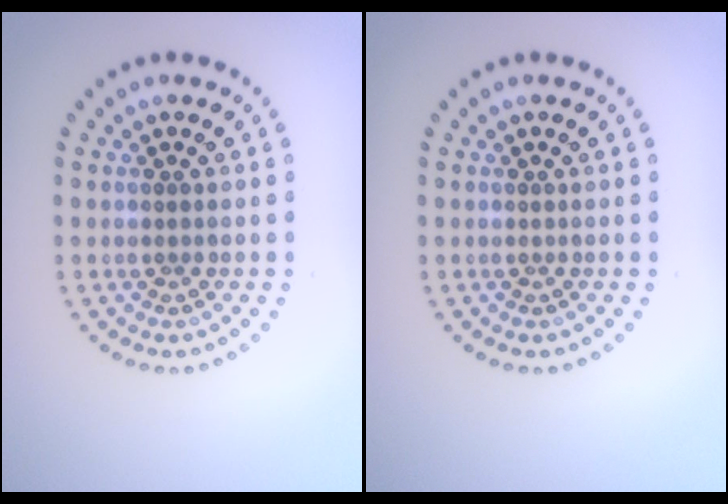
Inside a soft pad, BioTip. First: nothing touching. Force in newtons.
{"total": 0.0}